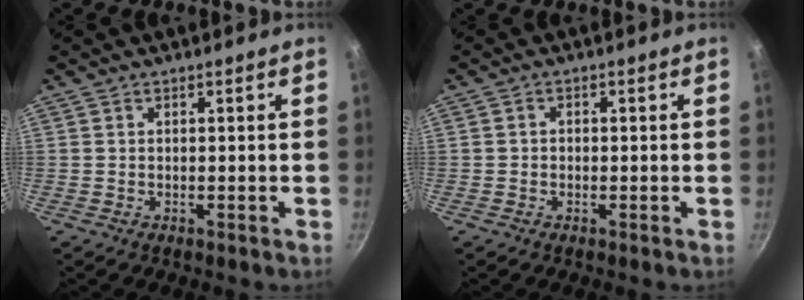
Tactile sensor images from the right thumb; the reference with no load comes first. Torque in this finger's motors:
{"motor_torque": [-0.05, -0.64, -0.50, 0.24, -0.03]}